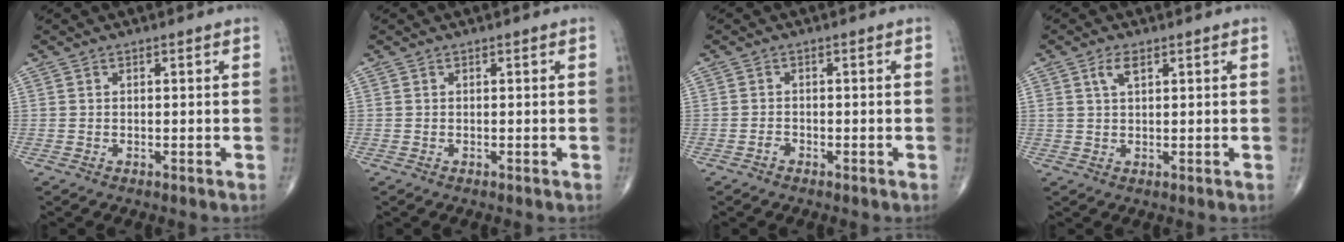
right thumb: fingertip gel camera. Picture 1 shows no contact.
{"total": 0.0}
{"total": 1.0, "force": [-0.8, 0.6, 0.3], "torque": [-0.004, 0.003, -0.017]}
{"total": 2.9, "force": [1.5, 1.3, 2.2], "torque": [-0.043, 0.000, 0.032]}